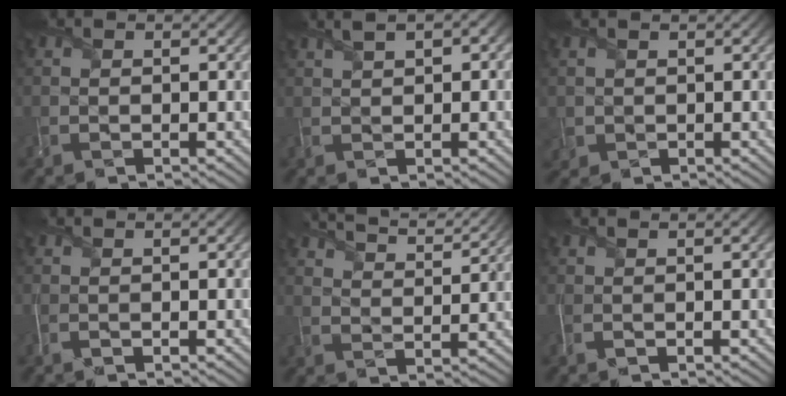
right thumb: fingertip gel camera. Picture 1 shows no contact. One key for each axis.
{"total": 3.7, "fx": 1.6, "fy": 1.4, "fz": 3.0, "tx": -0.063, "ty": 0.011, "tz": 0.029}
{"total": 1.7, "fx": 0.5, "fy": 1.6, "fz": 0.4, "tx": -0.019, "ty": -0.002, "tz": 0.010}
{"total": 1.3, "fx": 0.5, "fy": 0.1, "fz": 1.2, "tx": -0.027, "ty": 0.005, "tz": 0.007}
{"total": 9.5, "fx": 8.1, "fy": 2.2, "fz": 4.3, "tx": -0.083, "ty": 0.001, "tz": 0.119}
{"total": 1.7, "fx": 0.9, "fy": 0.2, "fz": 1.4, "tx": -0.028, "ty": 0.006, "tz": 0.012}